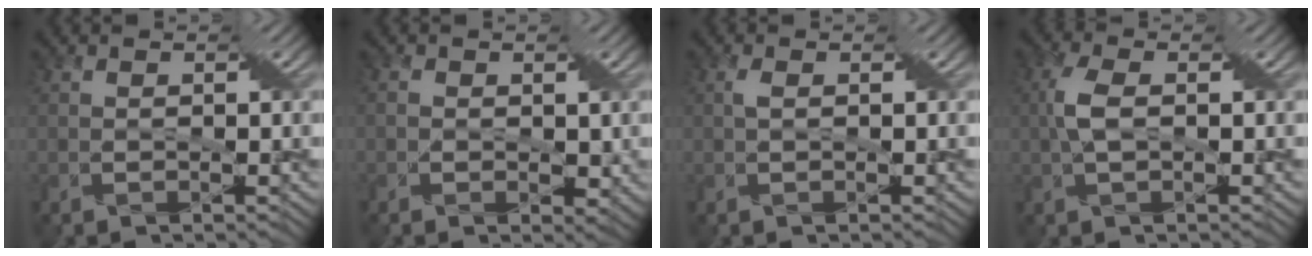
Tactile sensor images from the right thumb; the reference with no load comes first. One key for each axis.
{"total": 2.6, "fx": 0.1, "fy": 2.2, "fz": 1.4, "tx": -0.015, "ty": -0.001, "tz": -0.001}
{"total": 1.4, "fx": 0.2, "fy": 0.5, "fz": 1.3, "tx": -0.026, "ty": 0.004, "tz": 0.001}
{"total": 4.6, "fx": 0.1, "fy": 2.1, "fz": 4.1, "tx": -0.098, "ty": 0.007, "tz": -0.004}